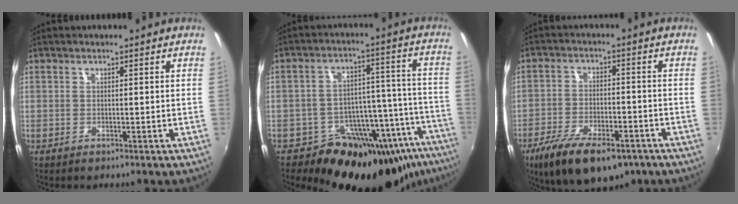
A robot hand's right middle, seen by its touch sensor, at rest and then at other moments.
{"total": 23.0, "force": [-17.1, 12.2, 9.5], "torque": [-0.132, 0.039, -0.224]}
{"total": 16.2, "force": [-10.4, 6.7, 10.5], "torque": [-0.211, -0.035, -0.166]}